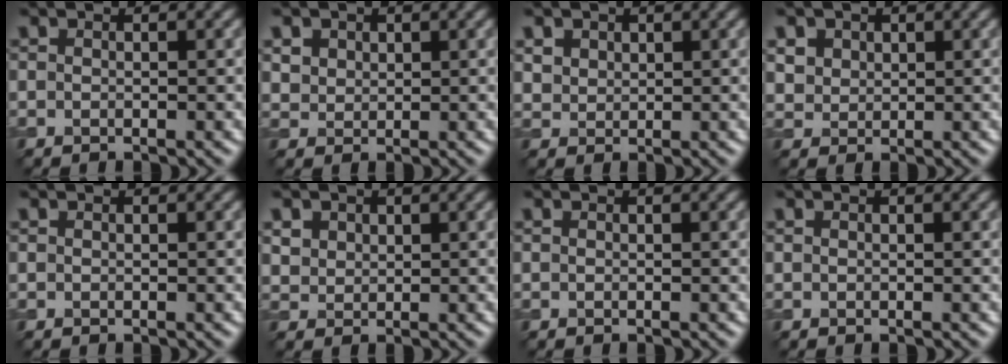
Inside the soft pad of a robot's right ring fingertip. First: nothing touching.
{"total": 3.0, "force": [1.7, 2.2, 1.2], "torque": [-0.040, 0.001, 0.038]}
{"total": 2.2, "force": [1.3, 1.6, 0.7], "torque": [-0.024, -0.002, 0.033]}
{"total": 3.3, "force": [1.8, 2.5, 1.3], "torque": [-0.048, 0.001, 0.042]}
{"total": 0.0}
{"total": 2.5, "force": [1.4, 1.8, 0.9], "torque": [-0.030, -0.001, 0.034]}
{"total": 0.0}
{"total": 0.0}